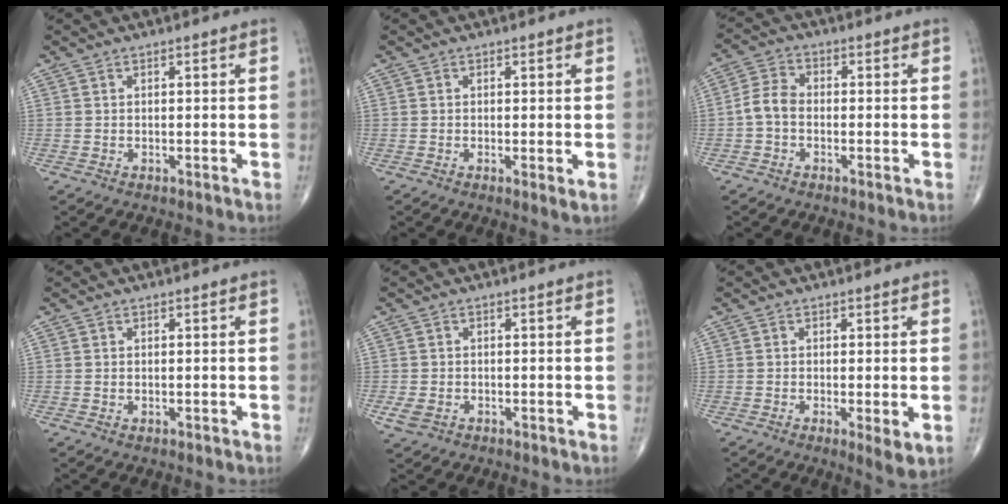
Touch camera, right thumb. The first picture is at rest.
{"total": 1.8, "force": [-0.3, 0.3, 1.7], "torque": [-0.036, -0.009, -0.008]}
{"total": 4.8, "force": [-1.1, 3.3, 3.3], "torque": [-0.061, 0.016, -0.033]}
{"total": 0.0}
{"total": 2.8, "force": [-1.0, 2.0, 1.6], "torque": [-0.034, 0.000, -0.014]}
{"total": 3.8, "force": [-0.8, 0.8, 3.6], "torque": [-0.063, -0.014, -0.017]}